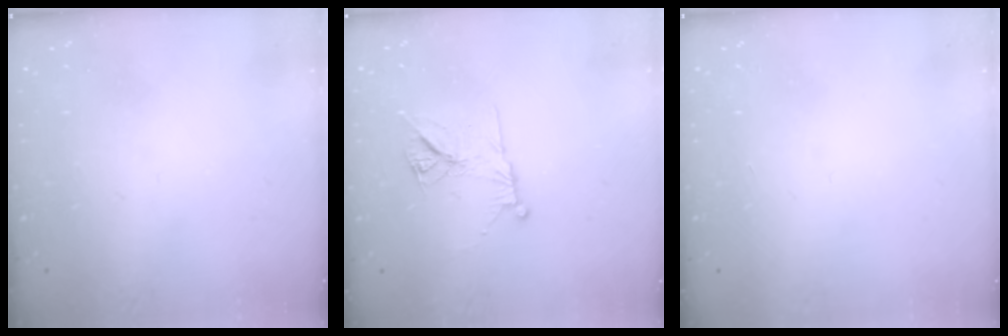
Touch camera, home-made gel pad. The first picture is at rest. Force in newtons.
{"total": 9.9, "press": 9.8, "slide": 1.2}
{"total": 1.5, "press": 1.5, "slide": 0.1}